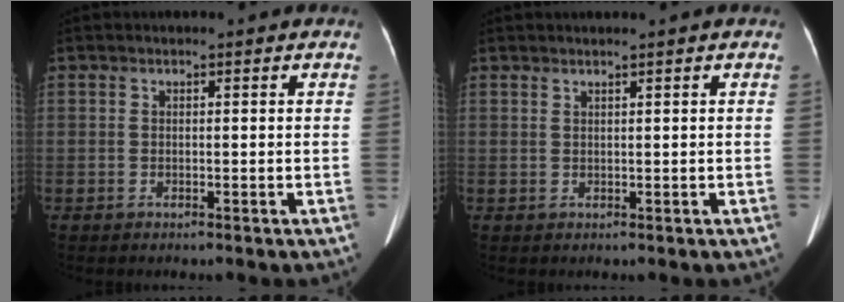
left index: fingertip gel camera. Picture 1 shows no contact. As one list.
[{"total": 1.0, "force": [0.8, -0.3, 0.4], "torque": [-0.015, -0.002, 0.022]}]